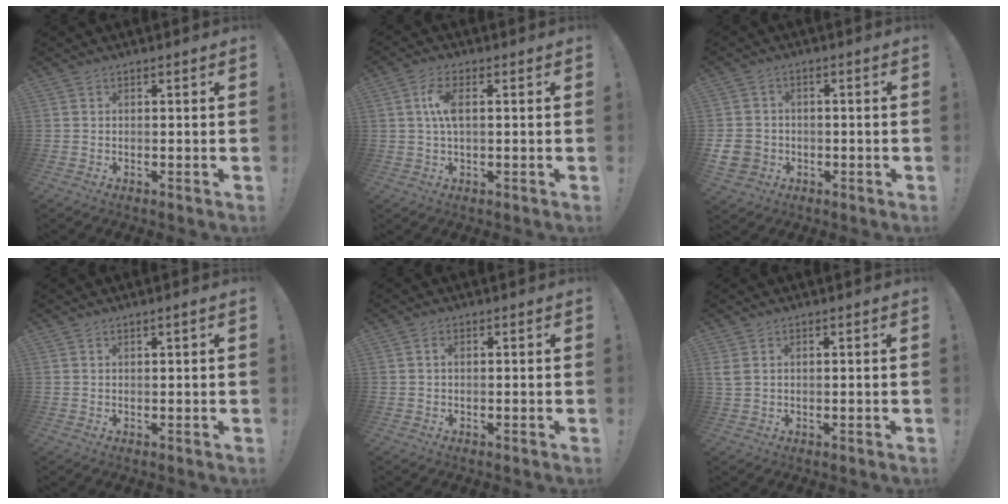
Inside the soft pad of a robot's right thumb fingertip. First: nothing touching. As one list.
[{"total": 6.6, "force": [1.0, 2.5, 6.0], "torque": [-0.112, 0.000, 0.015]}, {"total": 7.3, "force": [-1.7, 6.3, 3.2], "torque": [-0.056, 0.009, -0.030]}, {"total": 1.1, "force": [0.6, -0.2, 0.9], "torque": [-0.016, 0.001, 0.009]}, {"total": 0.9, "force": [0.3, 0.4, 0.8], "torque": [-0.017, 0.002, 0.005]}, {"total": 2.4, "force": [1.2, 1.3, 1.7], "torque": [-0.034, 0.003, 0.024]}]